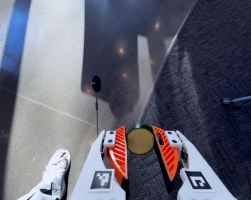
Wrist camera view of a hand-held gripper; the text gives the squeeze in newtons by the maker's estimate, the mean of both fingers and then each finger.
{"total": 8.6, "left": 8.3, "right": 8.9}